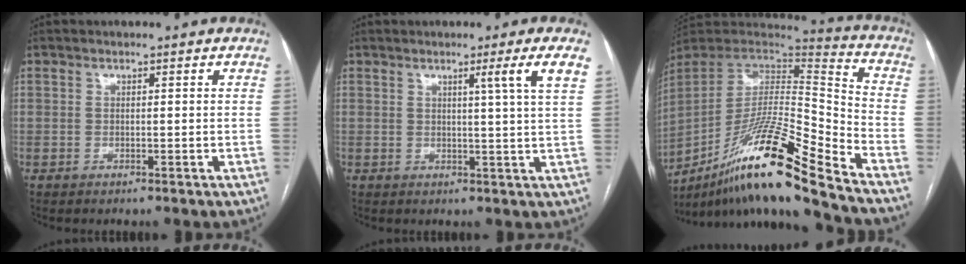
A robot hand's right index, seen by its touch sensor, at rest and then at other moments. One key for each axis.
{"total": 4.5, "fx": 2.0, "fy": -1.6, "fz": 3.8, "tx": -0.057, "ty": -0.013, "tz": 0.033}
{"total": 21.9, "fx": -15.6, "fy": 0.2, "fz": 15.3, "tx": -0.297, "ty": -0.011, "tz": -0.287}